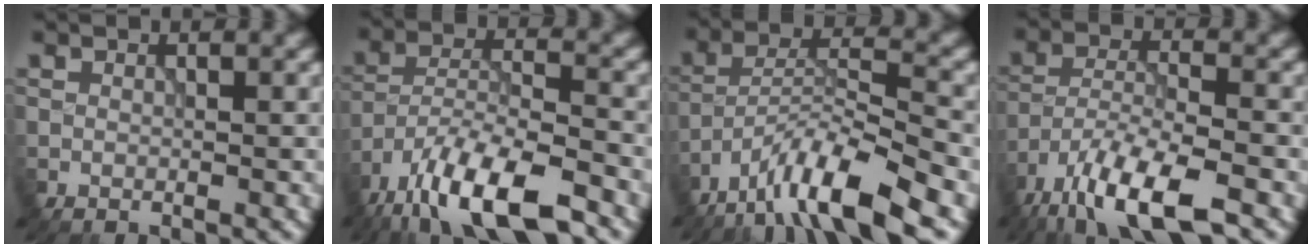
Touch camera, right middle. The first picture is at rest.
{"total": 11.4, "force": [-8.1, 3.4, 7.3], "torque": [-0.125, 0.002, -0.153]}
{"total": 9.3, "force": [-6.5, 1.8, 6.4], "torque": [-0.108, 0.006, -0.125]}
{"total": 9.2, "force": [-6.4, 2.5, 6.1], "torque": [-0.111, -0.006, -0.123]}